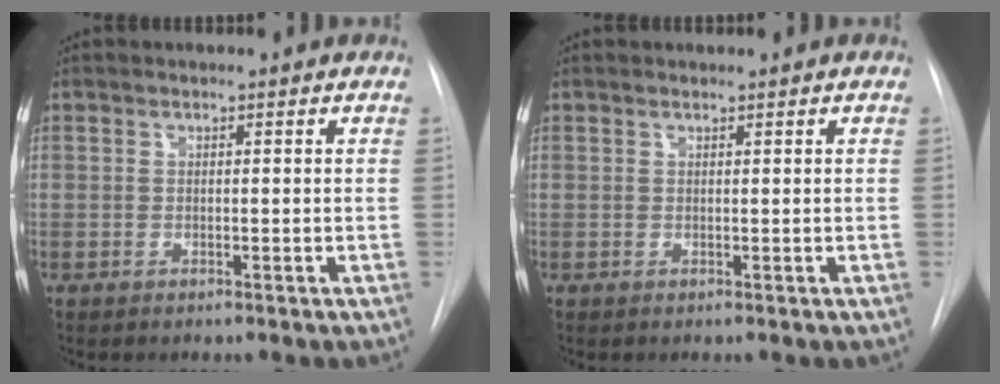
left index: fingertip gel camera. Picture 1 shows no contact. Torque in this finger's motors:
{"motor_torque": [-0.60, -0.12, -0.43, -0.01]}